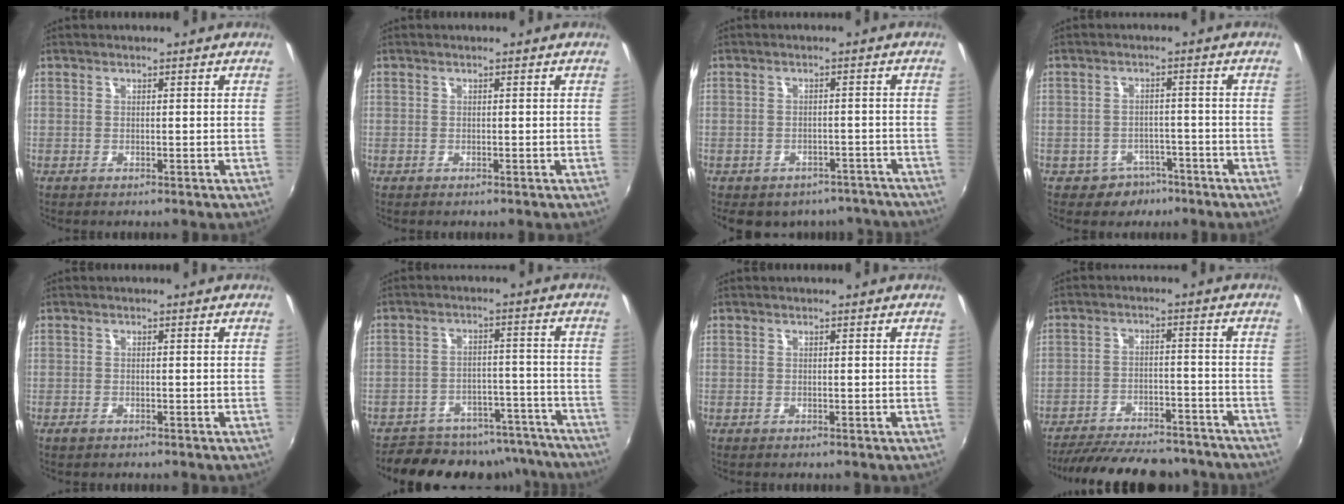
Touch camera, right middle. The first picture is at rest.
{"total": 0.0}
{"total": 12.3, "force": [-9.6, 6.6, 3.8], "torque": [-0.083, 0.005, -0.106]}
{"total": 4.9, "force": [-3.2, 3.7, 0.6], "torque": [-0.021, 0.016, -0.037]}
{"total": 1.1, "force": [-0.8, 0.6, 0.4], "torque": [-0.010, -0.004, -0.016]}
{"total": 17.6, "force": [-15.6, 6.4, 4.9], "torque": [-0.093, 0.028, -0.190]}
{"total": 0.0}
{"total": 22.5, "force": [-19.5, 7.0, 8.9], "torque": [-0.179, 0.002, -0.258]}